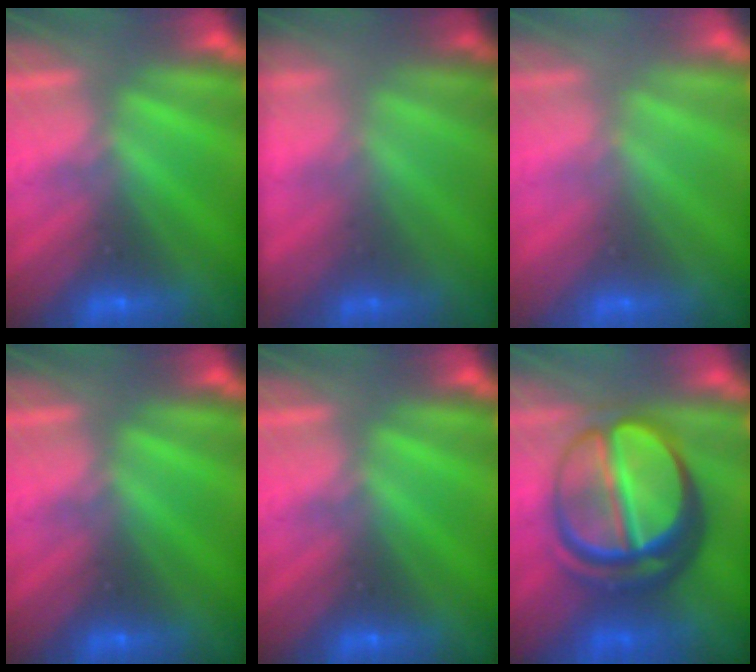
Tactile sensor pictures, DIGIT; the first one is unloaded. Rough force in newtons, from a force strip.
{"total": 1.7}
{"total": 2.5}
{"total": 0.0}
{"total": 0.0}
{"total": 9.0}